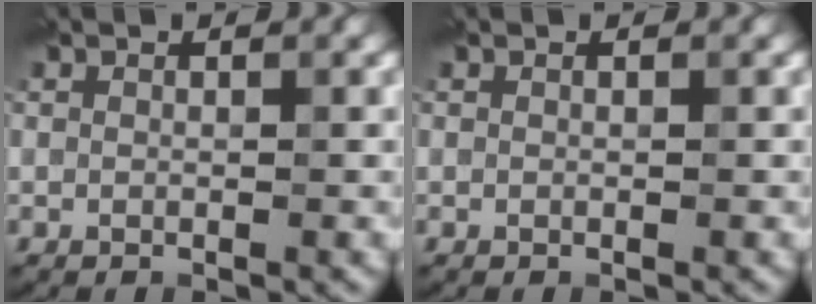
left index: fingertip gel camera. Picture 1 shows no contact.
{"total": 0.0}